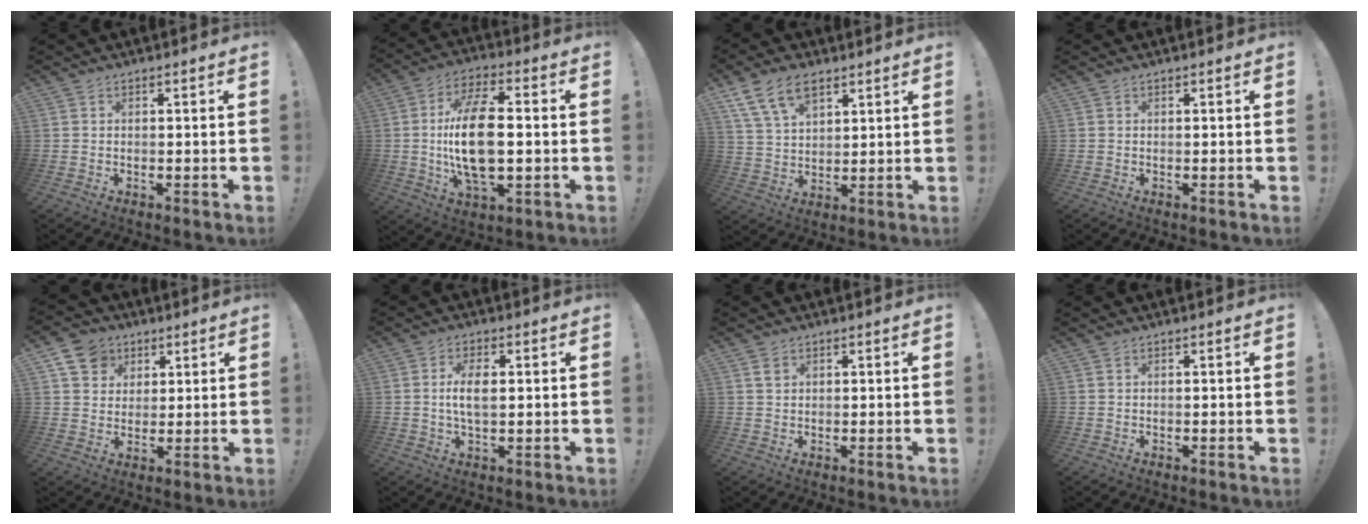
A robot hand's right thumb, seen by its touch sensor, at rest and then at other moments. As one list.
[{"total": 17.7, "force": [-0.2, 8.4, 15.6], "torque": [-0.294, -0.003, -0.008]}, {"total": 11.4, "force": [6.7, 6.6, 6.4], "torque": [-0.115, -0.018, 0.129]}, {"total": 0.0}, {"total": 10.2, "force": [4.9, 8.3, 3.3], "torque": [-0.054, -0.022, 0.100]}, {"total": 6.4, "force": [0.7, 3.0, 5.7], "torque": [-0.104, -0.002, 0.007]}, {"total": 2.1, "force": [1.2, 1.5, 0.7], "torque": [0.007, -0.010, 0.020]}, {"total": 0.0}]